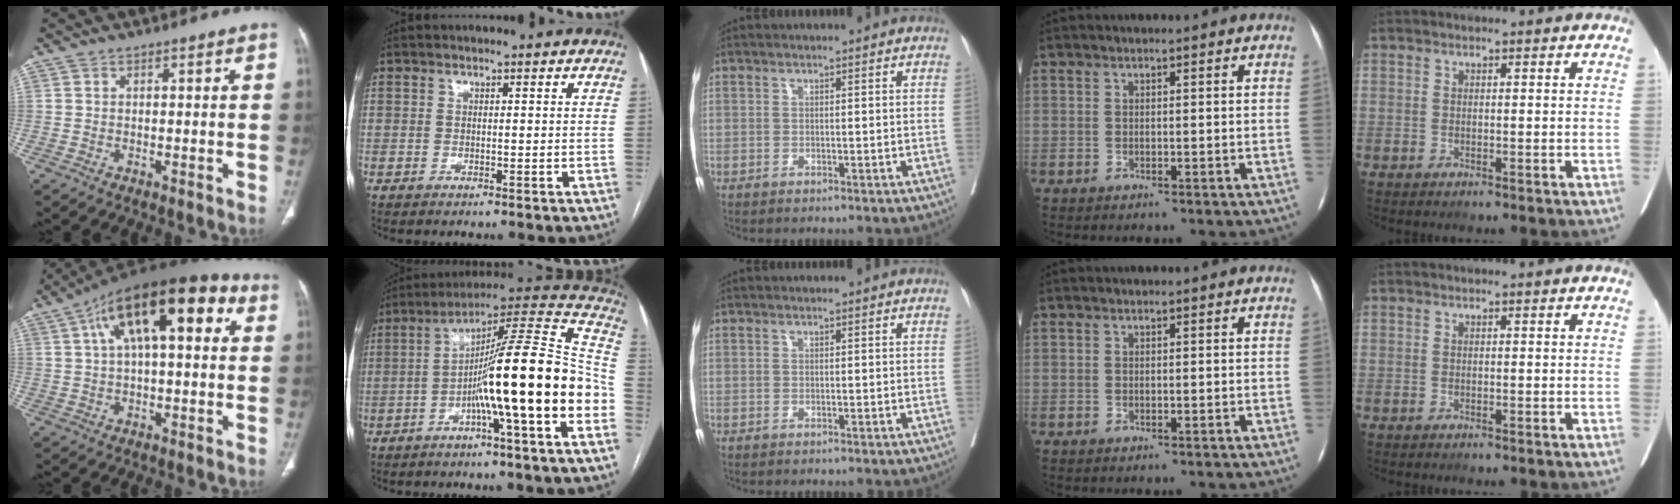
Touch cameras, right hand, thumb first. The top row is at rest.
{"thumb": {"total": 19.7, "force": [6.3, 8.5, 16.6], "torque": [-0.248, 0.038, 0.093]}, "index": {"total": 20.3, "force": [-5.1, -0.2, 19.6], "torque": [-0.275, 0.024, -0.085]}}